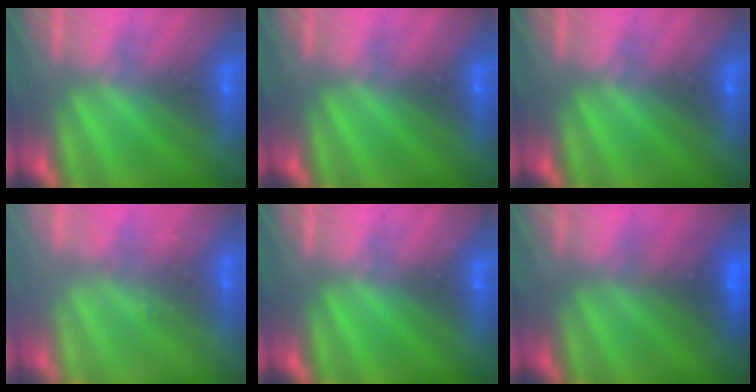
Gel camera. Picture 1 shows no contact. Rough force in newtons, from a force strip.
{"total": 0.0}
{"total": 0.0}
{"total": 2.3}
{"total": 0.0}
{"total": 7.3}